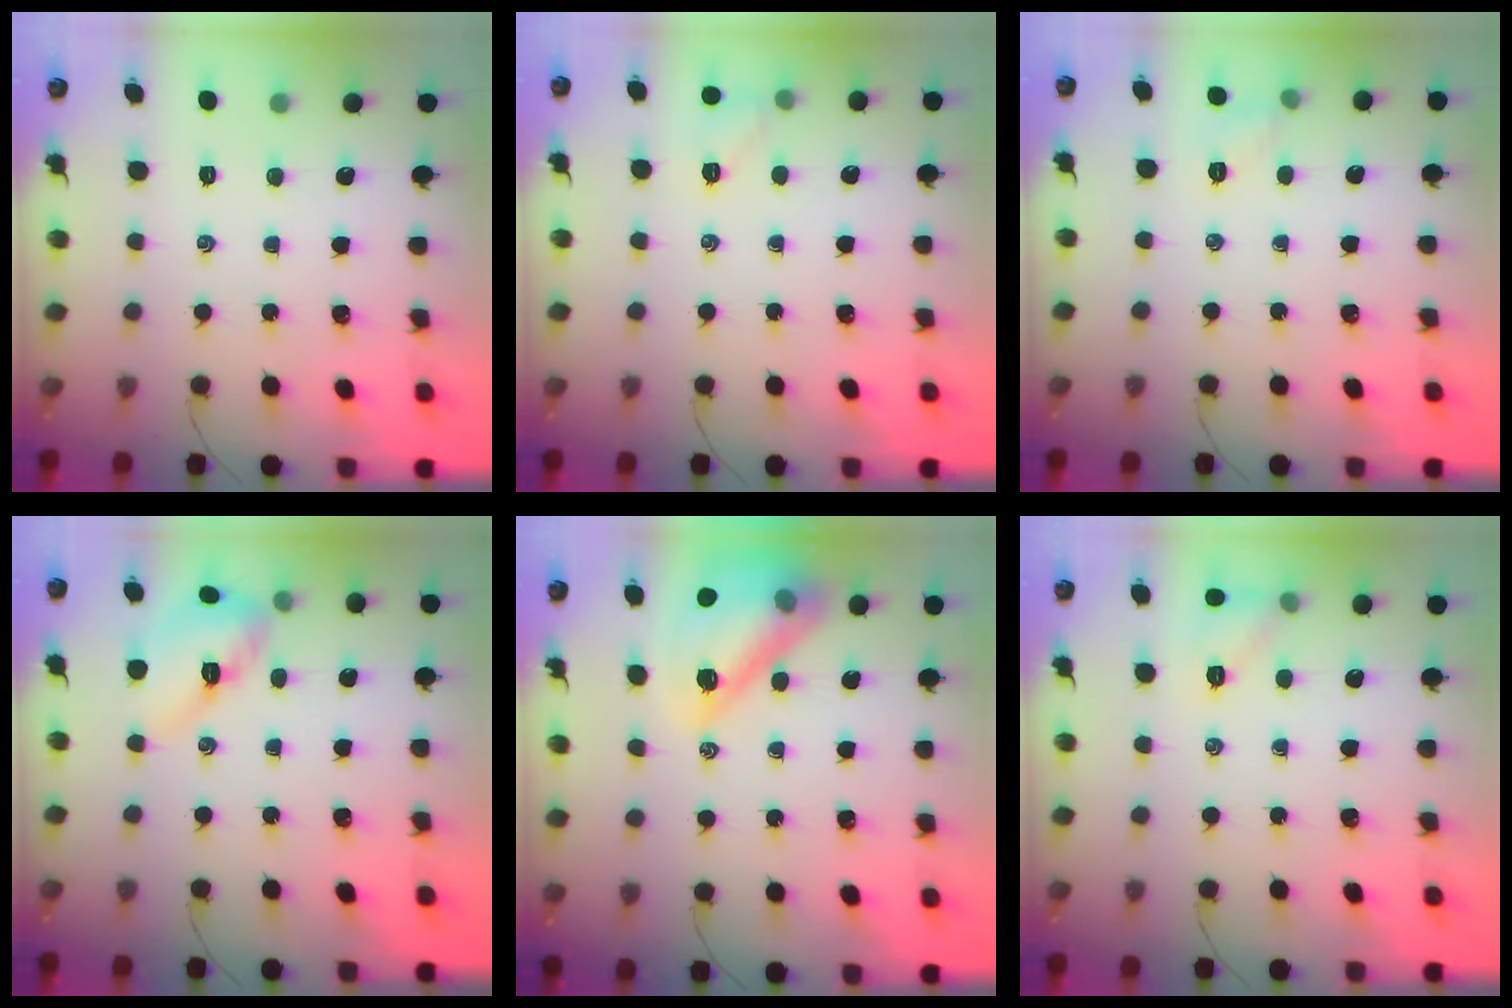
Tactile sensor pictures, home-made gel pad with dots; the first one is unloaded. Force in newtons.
{"total": 6.0, "press": 5.9, "slide": 1.2}
{"total": 5.7, "press": 5.5, "slide": 1.4}
{"total": 11.2, "press": 11.1, "slide": 1.2}
{"total": 20.1, "press": 19.8, "slide": 3.2}
{"total": 7.2, "press": 7.1, "slide": 1.4}